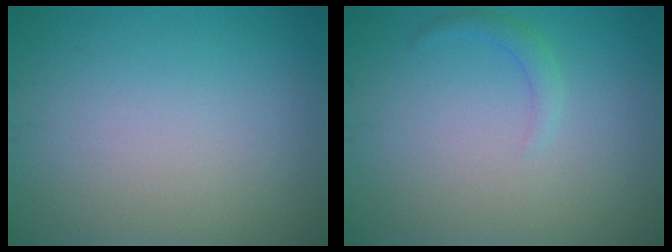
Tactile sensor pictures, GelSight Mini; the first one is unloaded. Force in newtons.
{"total": 1.2, "press": 1.2, "slide": 0.1}